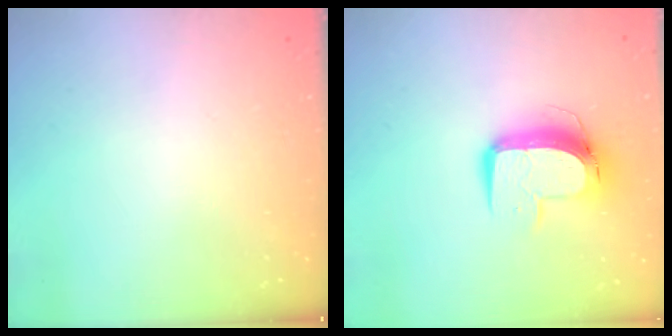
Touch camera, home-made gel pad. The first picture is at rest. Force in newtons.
{"total": 10.4, "press": 10.4, "slide": 1.1}